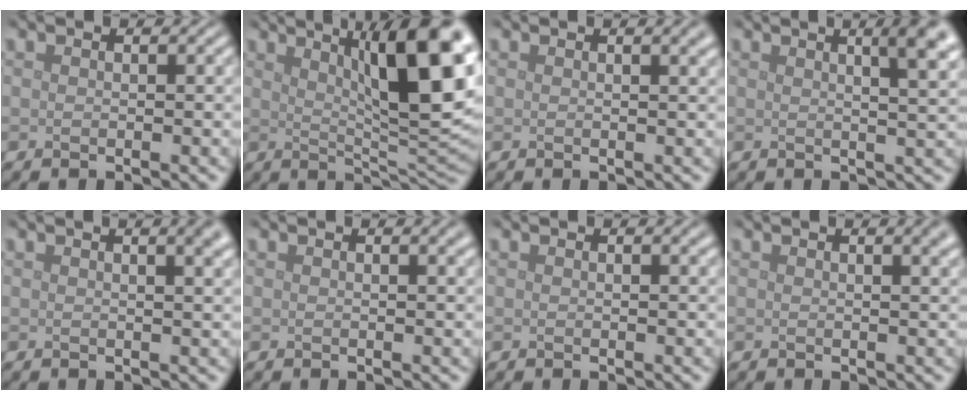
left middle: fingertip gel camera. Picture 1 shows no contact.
{"total": 13.0, "force": [4.7, 3.5, 11.6], "torque": [-0.137, 0.011, 0.074]}
{"total": 1.8, "force": [0.9, 0.6, 1.4], "torque": [-0.007, 0.006, 0.010]}
{"total": 6.6, "force": [2.9, 2.5, 5.3], "torque": [-0.027, 0.040, 0.011]}
{"total": 3.9, "force": [1.8, 1.7, 3.0], "torque": [-0.011, 0.019, 0.007]}
{"total": 1.4, "force": [0.8, 0.5, 1.1], "torque": [-0.006, 0.005, 0.010]}
{"total": 0.7, "force": [0.4, 0.2, 0.5], "torque": [-0.002, 0.004, 0.006]}
{"total": 2.6, "force": [1.3, 1.0, 2.0], "torque": [-0.007, 0.007, 0.013]}